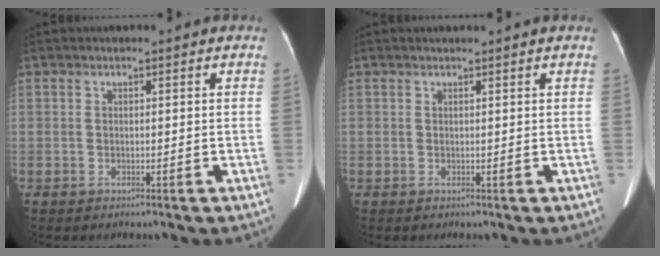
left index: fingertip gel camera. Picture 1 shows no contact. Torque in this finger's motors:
{"motor_torque": [-0.15, -0.30, 0.01, -0.06]}